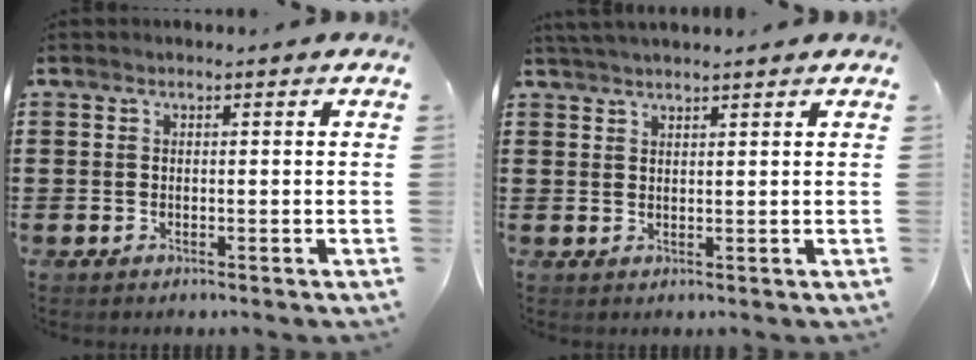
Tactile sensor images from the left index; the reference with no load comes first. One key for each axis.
{"total": 1.9, "fx": 1.8, "fy": -0.2, "fz": 0.5, "tx": -0.012, "ty": 0.002, "tz": 0.036}